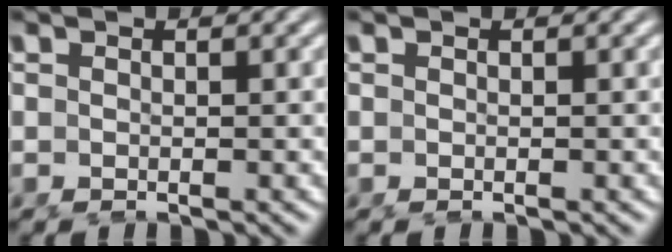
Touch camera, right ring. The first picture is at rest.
{"total": 0.0}